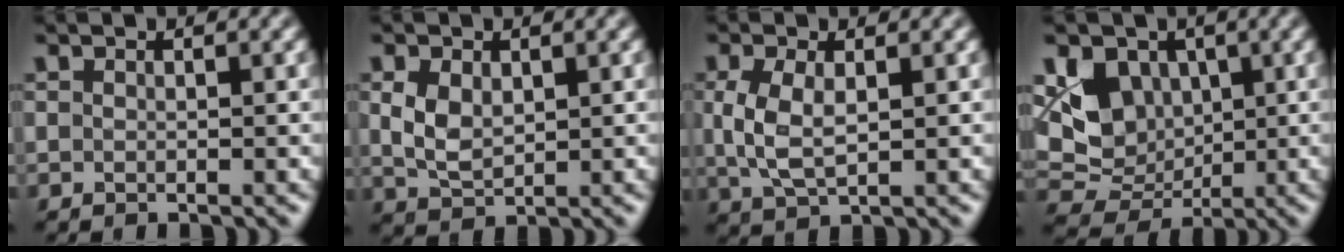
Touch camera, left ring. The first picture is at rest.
{"total": 3.2, "force": [0.7, 2.1, 2.2], "torque": [-0.054, -0.001, 0.018]}
{"total": 3.8, "force": [0.4, 1.9, 3.3], "torque": [-0.080, 0.001, 0.011]}
{"total": 7.1, "force": [1.3, 5.7, 3.9], "torque": [-0.061, -0.004, 0.022]}